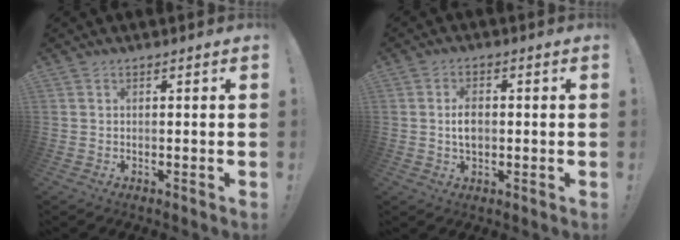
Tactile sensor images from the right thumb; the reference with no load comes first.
{"total": 4.7, "force": [-0.1, 2.9, 3.6], "torque": [-0.053, -0.001, -0.006]}